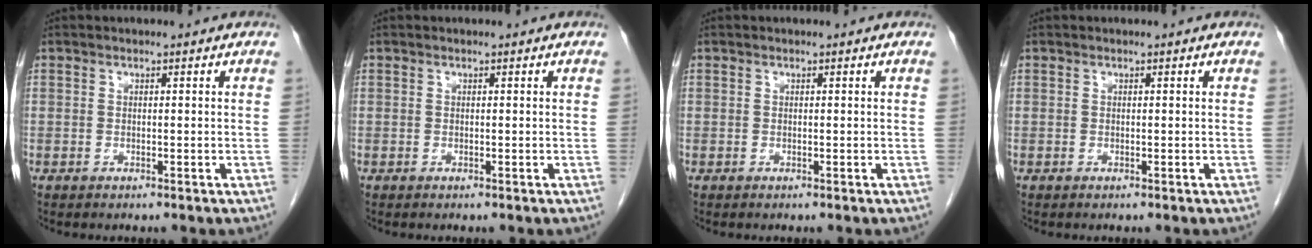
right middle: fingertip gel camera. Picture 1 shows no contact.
{"total": 0.0}
{"total": 0.0}
{"total": 0.0}